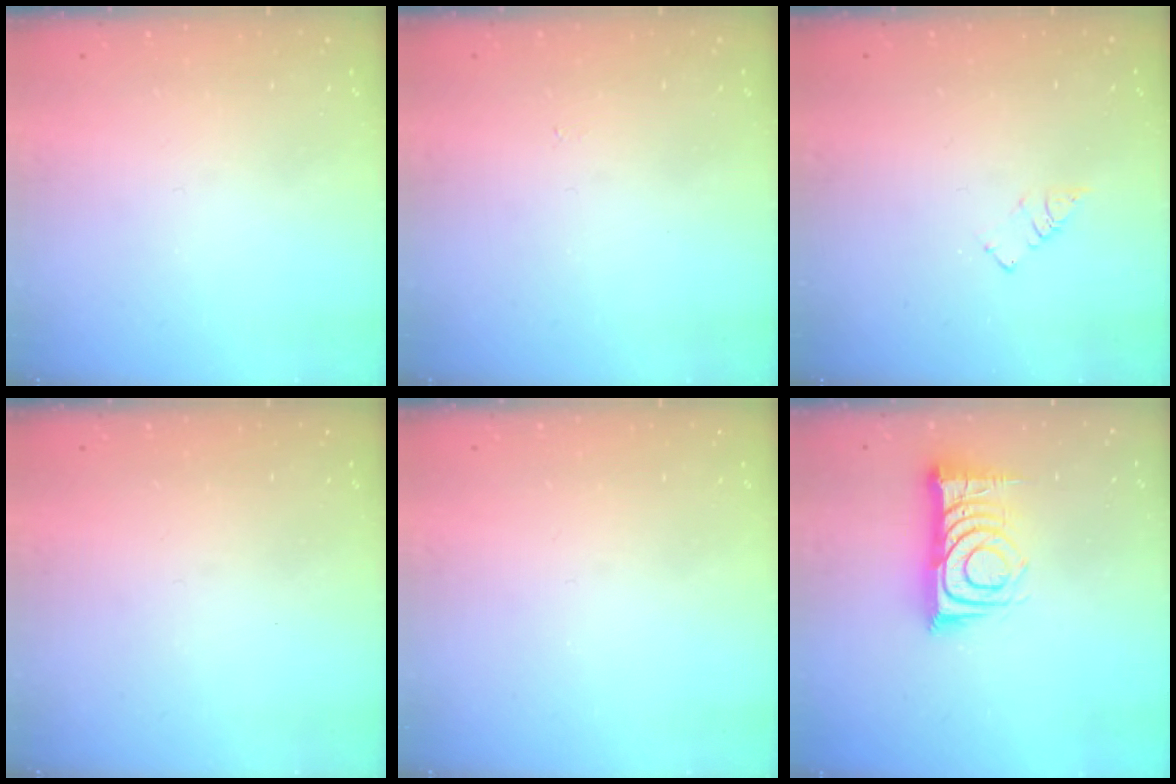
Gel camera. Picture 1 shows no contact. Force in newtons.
{"total": 3.1, "press": 3.1, "slide": 0.4}
{"total": 2.6, "press": 2.6, "slide": 0.3}
{"total": 0.0}
{"total": 0.0}
{"total": 12.7, "press": 12.6, "slide": 0.9}